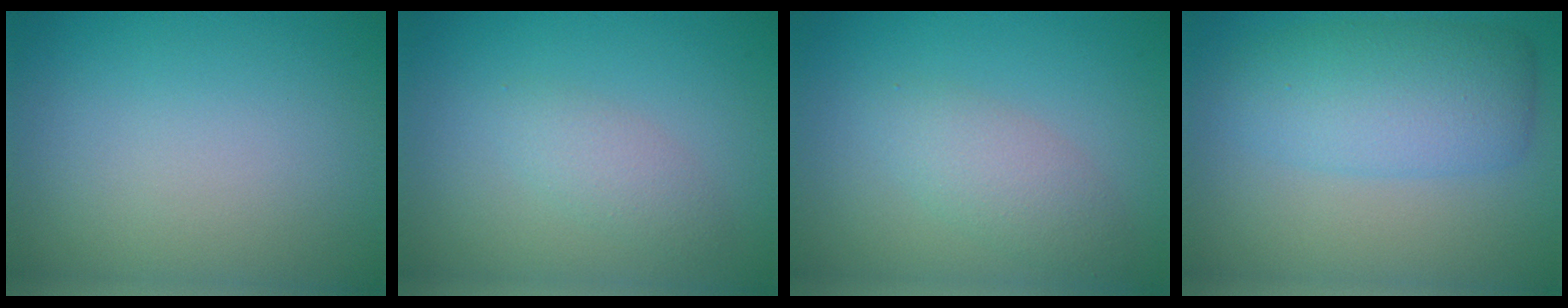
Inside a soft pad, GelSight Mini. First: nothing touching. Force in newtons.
{"total": 1.9, "press": 1.9, "slide": 0.1}
{"total": 2.8, "press": 2.8, "slide": 0.1}
{"total": 5.8, "press": 5.8, "slide": 0.1}